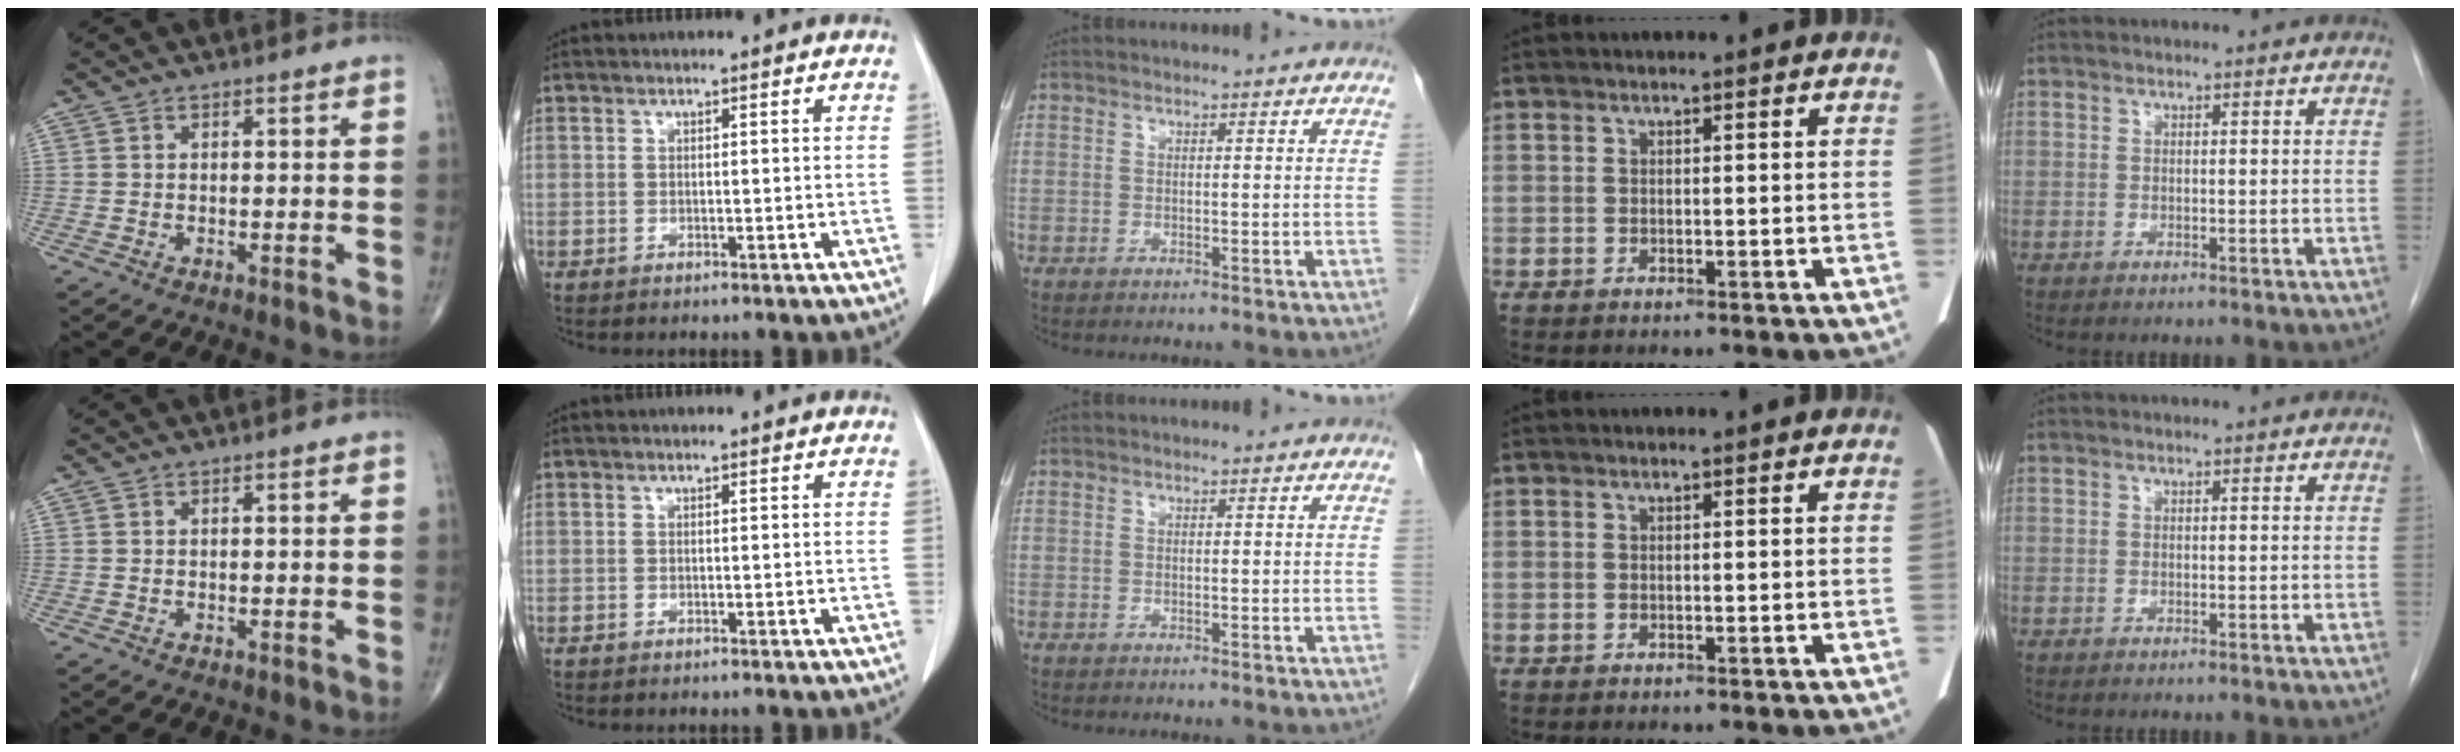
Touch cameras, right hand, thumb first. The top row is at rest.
{}